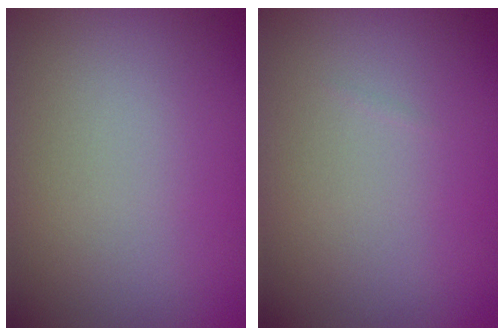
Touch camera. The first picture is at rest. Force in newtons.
{"total": 0.0}